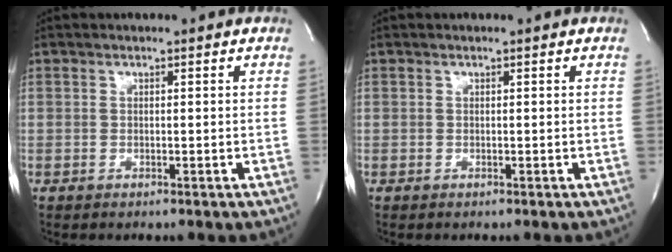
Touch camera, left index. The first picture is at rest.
{"total": 0.0}